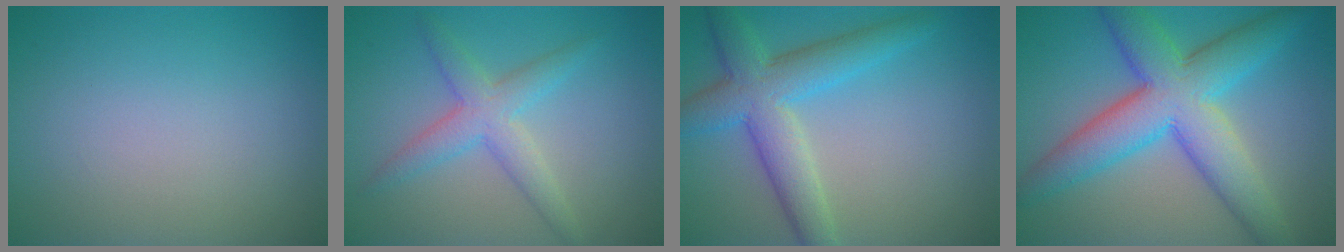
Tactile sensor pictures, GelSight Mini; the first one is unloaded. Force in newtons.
{"total": 3.6, "press": 3.6, "slide": 0.0}
{"total": 6.1, "press": 6.1, "slide": 0.2}
{"total": 9.2, "press": 9.2, "slide": 0.1}